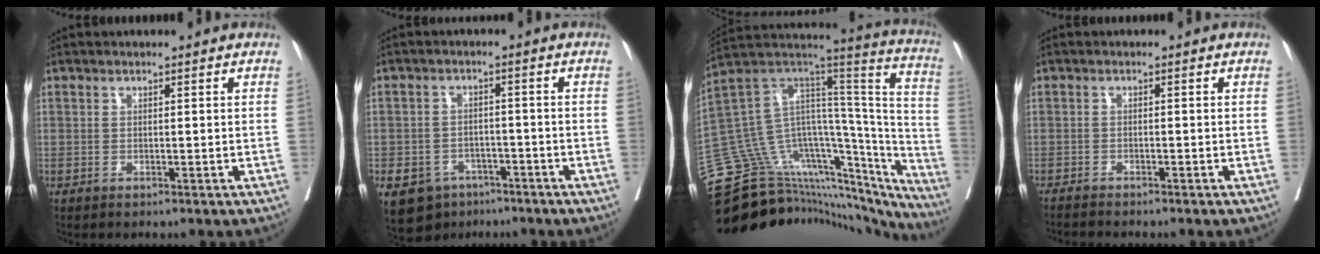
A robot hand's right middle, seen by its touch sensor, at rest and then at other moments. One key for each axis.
{"total": 8.3, "fx": -5.0, "fy": 6.1, "fz": 2.3, "tx": -0.039, "ty": 0.006, "tz": -0.069}
{"total": 38.1, "fx": -32.9, "fy": 12.9, "fz": 14.0, "tx": -0.175, "ty": 0.044, "tz": -0.443}
{"total": 2.3, "fx": -2.2, "fy": 0.1, "fz": 0.5, "tx": -0.006, "ty": -0.006, "tz": -0.035}